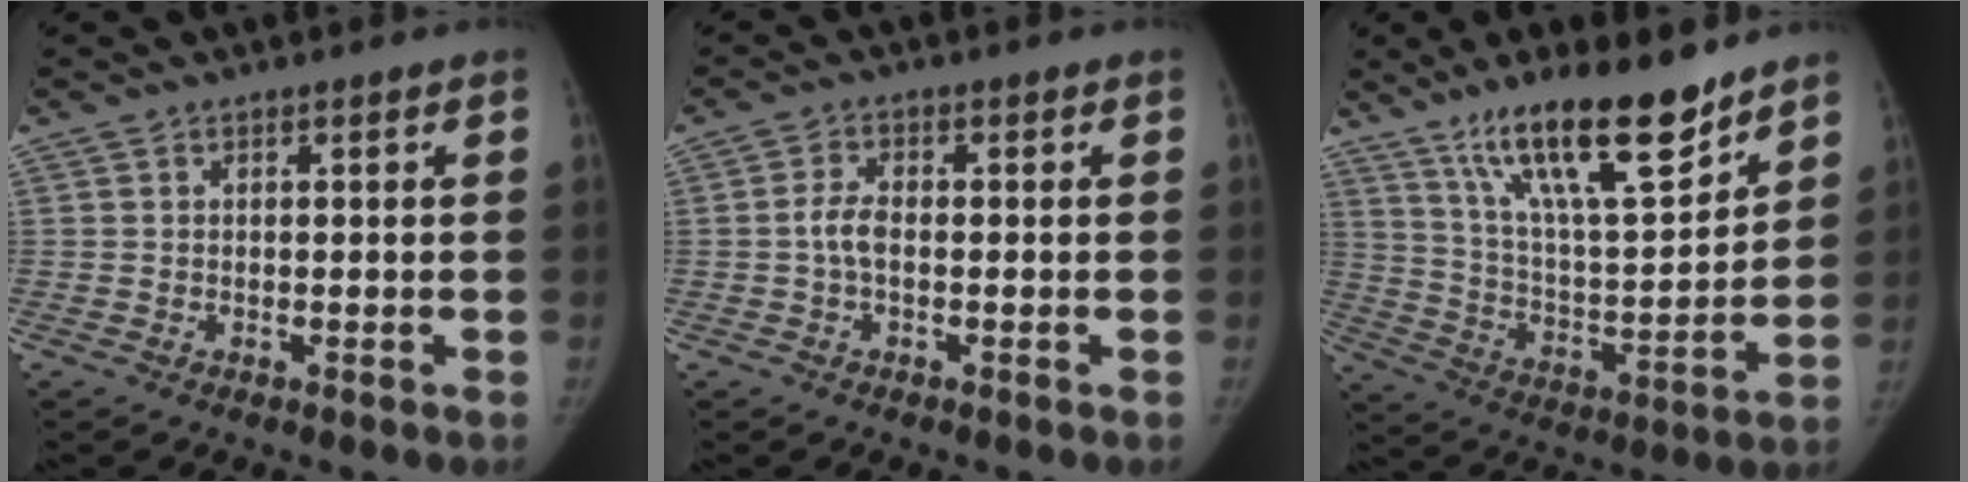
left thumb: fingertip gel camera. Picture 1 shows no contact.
{"total": 3.2, "force": [-0.5, 1.6, 2.7], "torque": [-0.057, 0.010, -0.013]}
{"total": 19.6, "force": [13.8, 4.7, 13.1], "torque": [-0.194, -0.076, 0.245]}